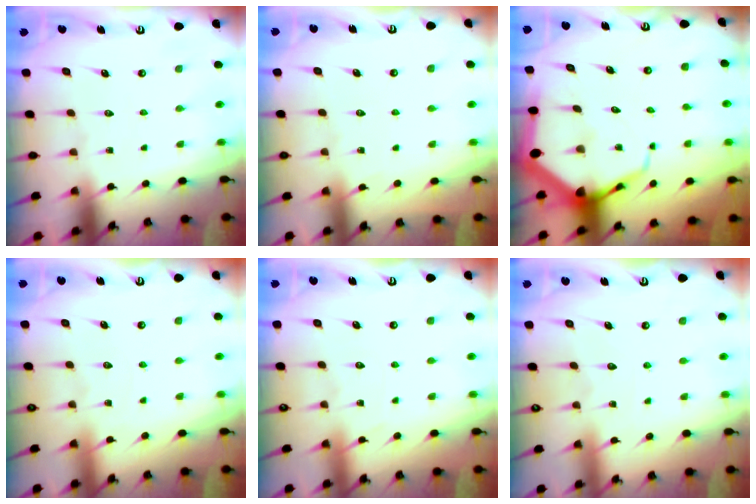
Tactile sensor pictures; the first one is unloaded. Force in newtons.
{"total": 2.6, "press": 2.6, "slide": 0.4}
{"total": 8.8, "press": 8.7, "slide": 0.9}
{"total": 2.8, "press": 2.8, "slide": 0.3}
{"total": 3.7, "press": 3.7, "slide": 0.6}
{"total": 4.1, "press": 4.1, "slide": 0.4}